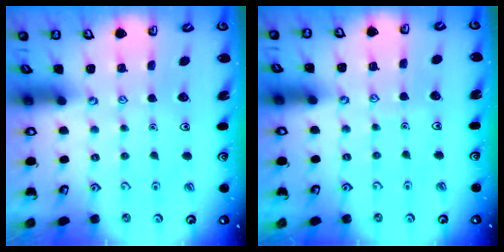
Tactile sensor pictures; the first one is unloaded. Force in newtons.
{"total": 2.6, "press": 2.5, "slide": 0.3}